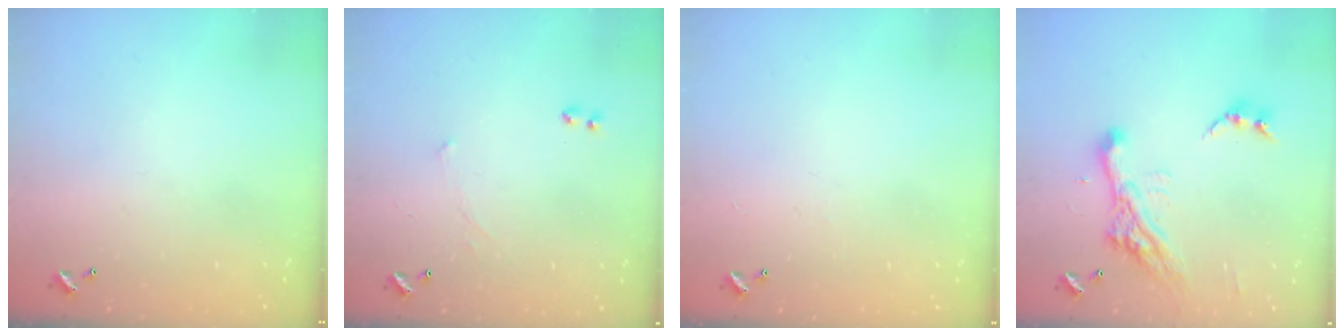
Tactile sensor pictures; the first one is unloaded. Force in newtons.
{"total": 1.7, "press": 1.7, "slide": 0.4}
{"total": 0.6, "press": 0.2, "slide": 0.6}
{"total": 14.0, "press": 13.9, "slide": 1.7}